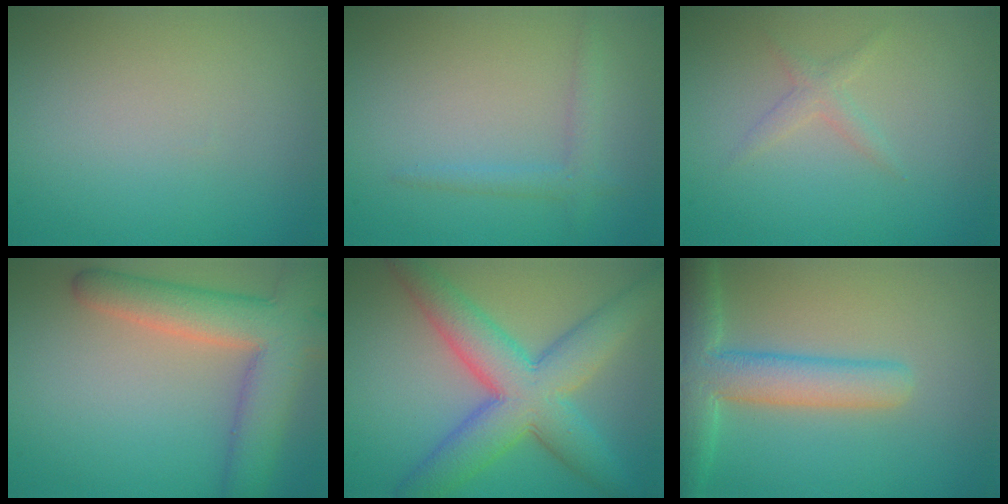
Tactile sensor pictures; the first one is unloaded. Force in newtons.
{"total": 1.7, "press": 1.7, "slide": 0.1}
{"total": 1.3, "press": 1.3, "slide": 0.1}
{"total": 7.5, "press": 7.4, "slide": 0.7}
{"total": 8.9, "press": 8.9, "slide": 0.3}
{"total": 6.1, "press": 6.1, "slide": 0.6}